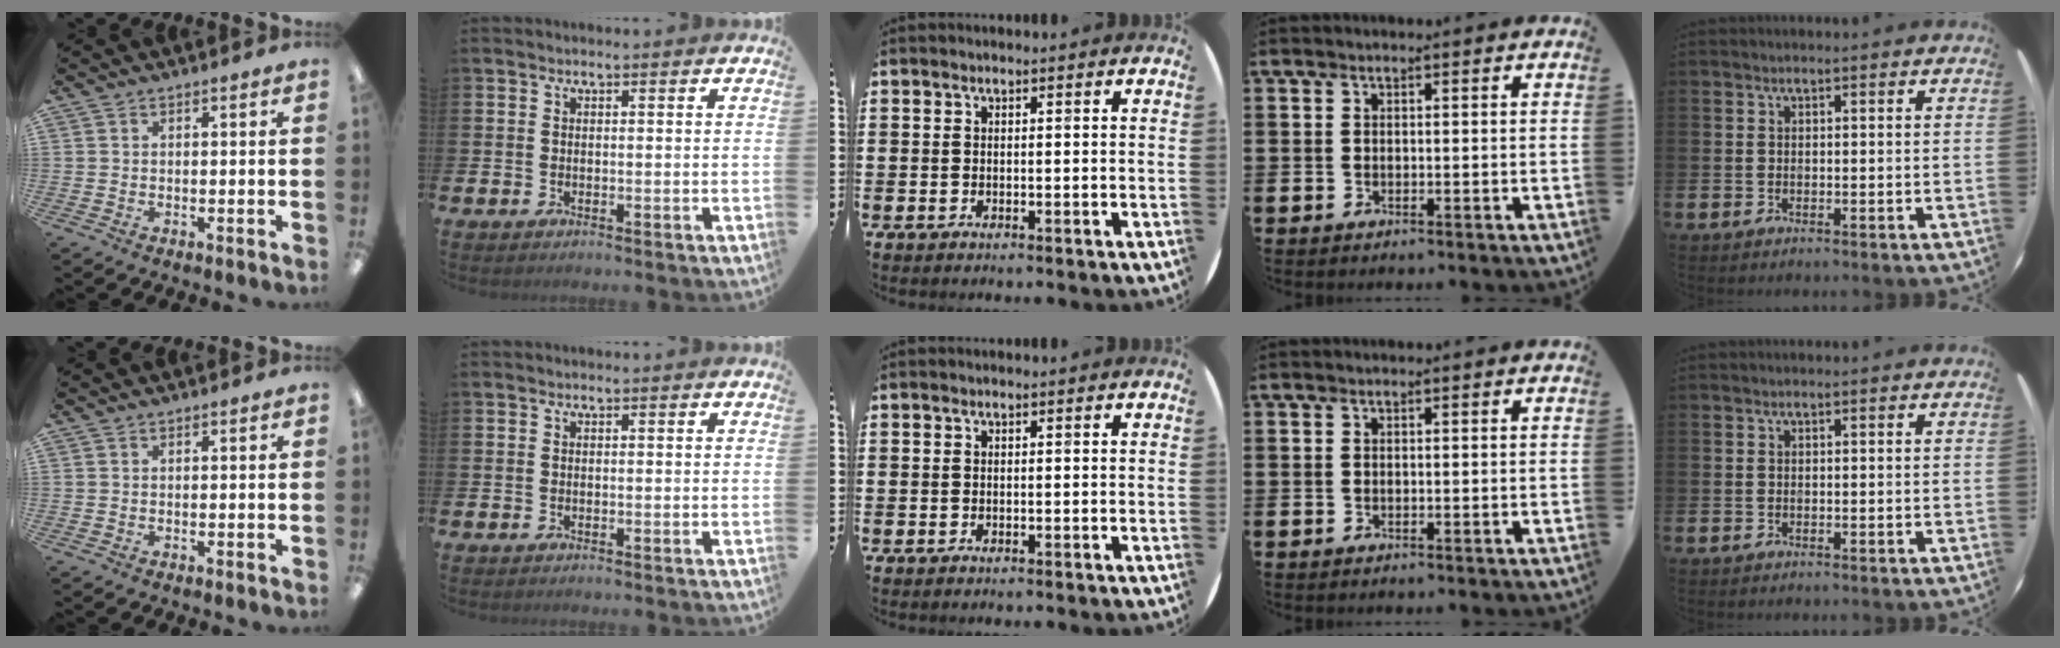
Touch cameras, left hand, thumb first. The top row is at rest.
{}